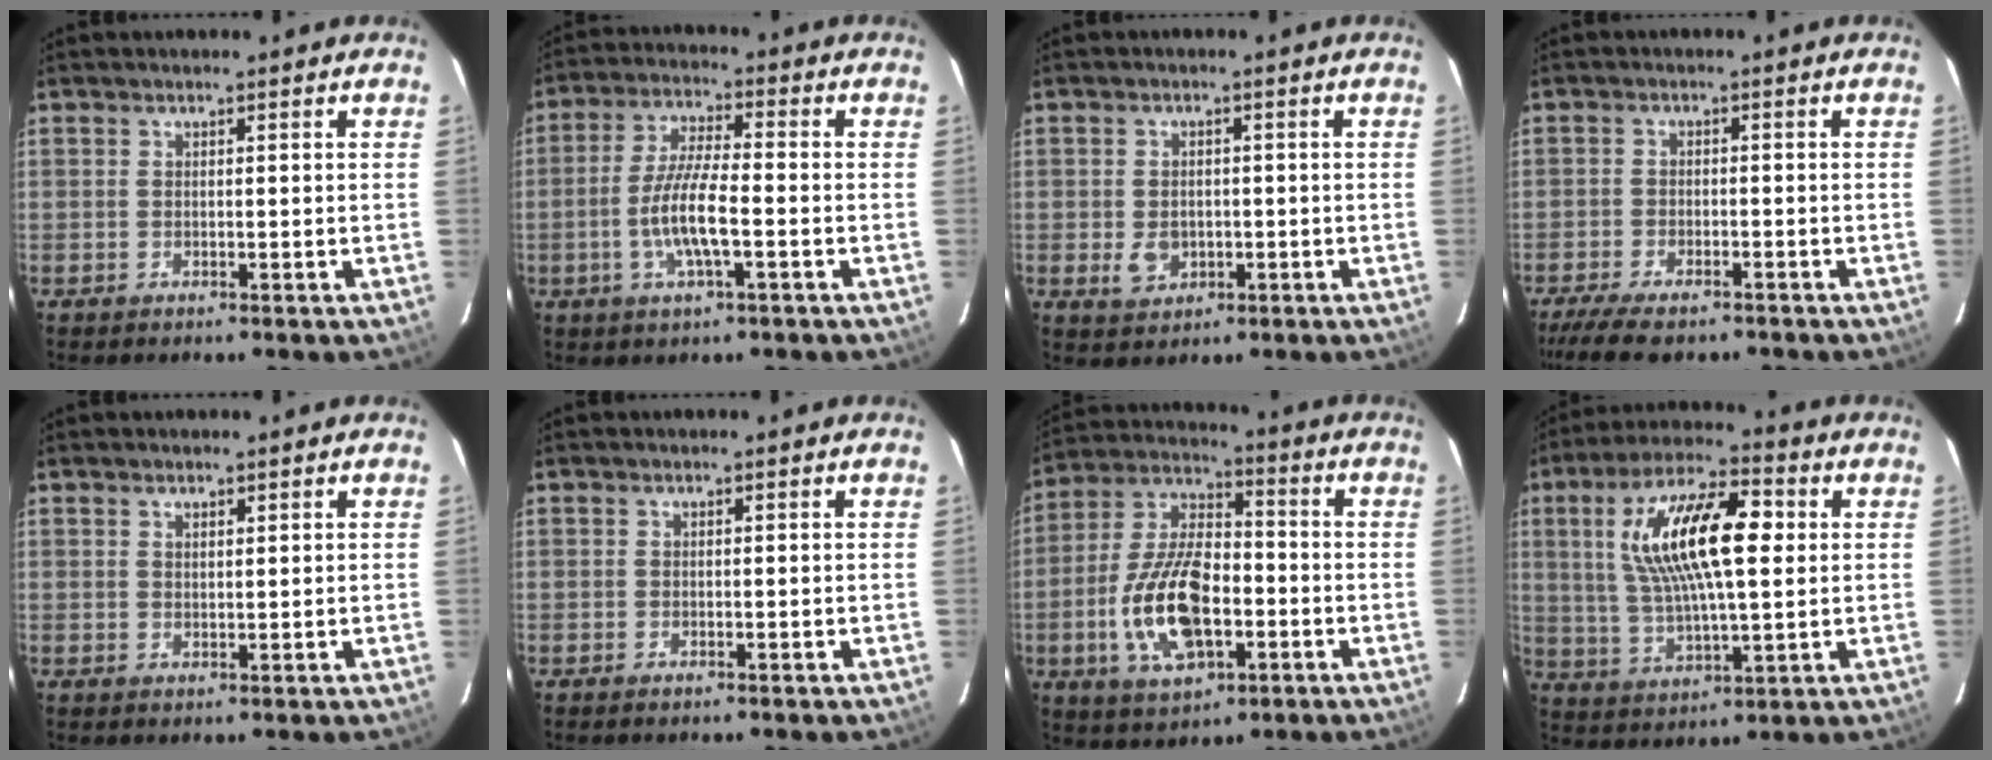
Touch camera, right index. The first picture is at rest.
{"total": 8.9, "force": [-2.6, 1.7, 8.4], "torque": [-0.167, -0.003, -0.051]}
{"total": 4.3, "force": [-1.0, 3.4, 2.4], "torque": [-0.048, -0.003, -0.008]}
{"total": 9.2, "force": [-7.5, 2.6, 4.5], "torque": [-0.114, -0.026, -0.130]}
{"total": 1.3, "force": [1.0, 0.6, 0.6], "torque": [-0.008, 0.002, 0.017]}
{"total": 0.0}
{"total": 16.7, "force": [-4.6, 8.3, 13.7], "torque": [-0.286, 0.004, -0.078]}
{"total": 17.4, "force": [3.9, 6.0, 15.9], "torque": [-0.295, 0.020, 0.073]}